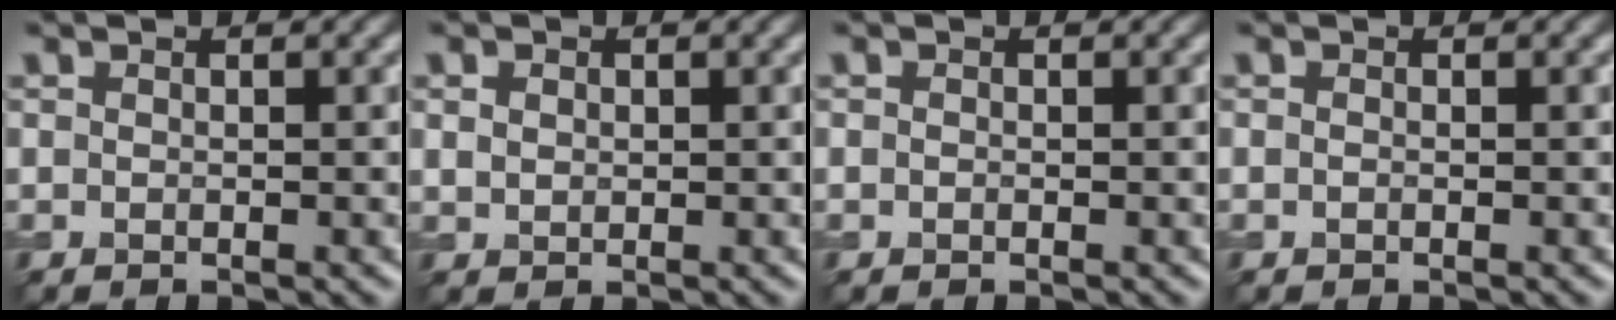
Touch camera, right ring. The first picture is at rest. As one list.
[{"total": 1.2, "force": [0.4, 1.0, 0.6], "torque": [-0.012, 0.001, 0.008]}, {"total": 0.0}, {"total": 0.0}]